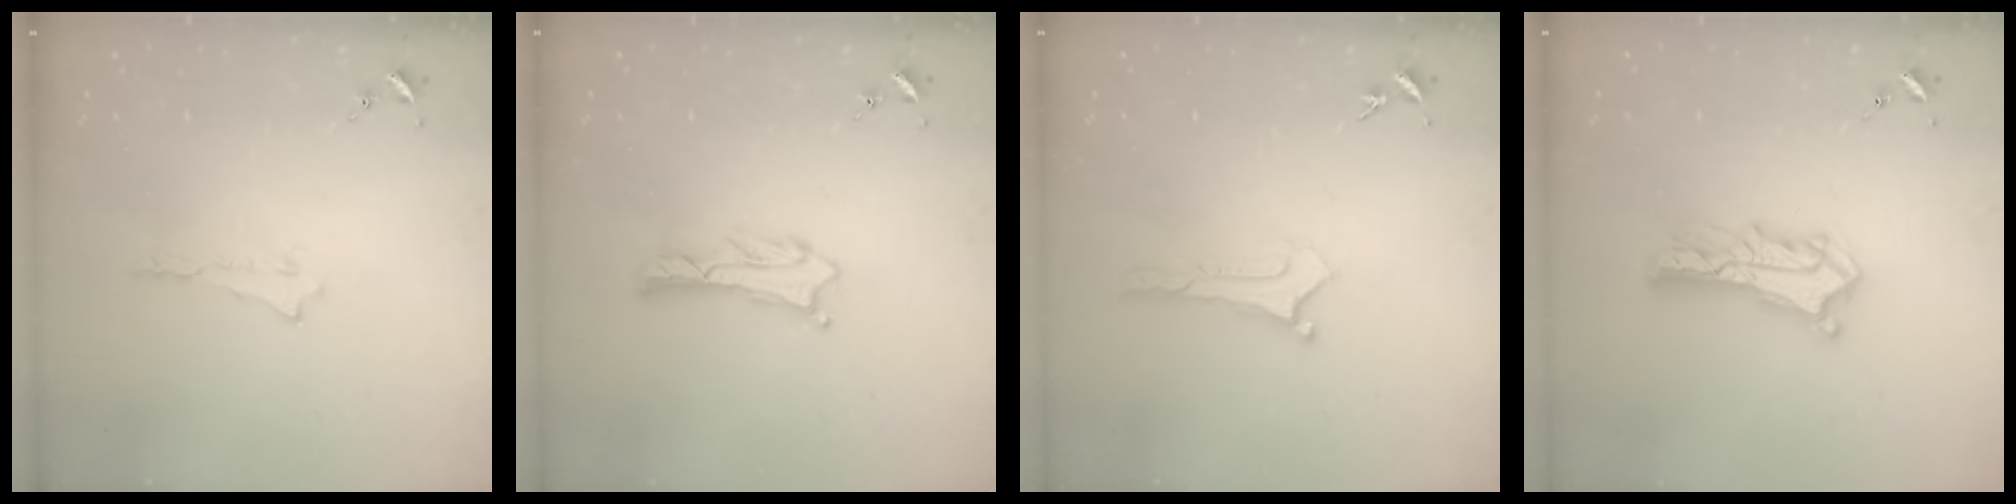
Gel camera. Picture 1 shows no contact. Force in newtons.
{"total": 1.1, "press": 1.1, "slide": 0.2}
{"total": 0.0}
{"total": 5.8, "press": 5.8, "slide": 0.4}